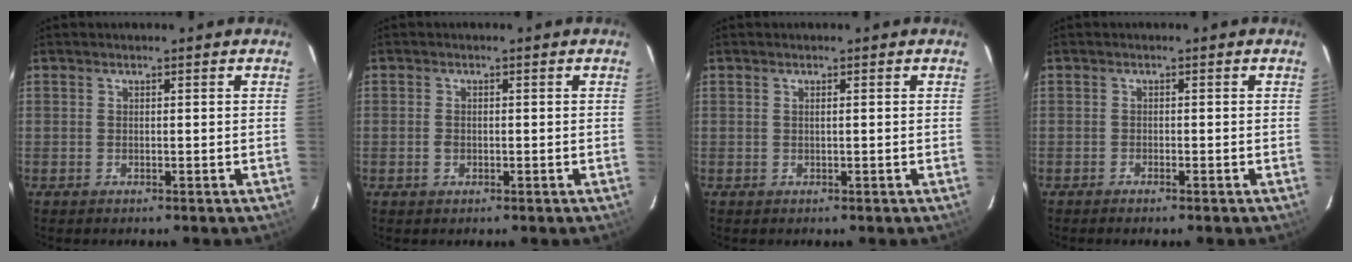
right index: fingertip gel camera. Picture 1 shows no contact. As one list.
[{"total": 1.6, "force": [-0.5, 1.1, 1.0], "torque": [-0.022, 0.002, -0.009]}, {"total": 0.5, "force": [0.1, -0.2, 0.5], "torque": [-0.009, 0.002, 0.000]}, {"total": 0.9, "force": [-0.8, 0.0, 0.4], "torque": [-0.012, 0.001, -0.017]}]